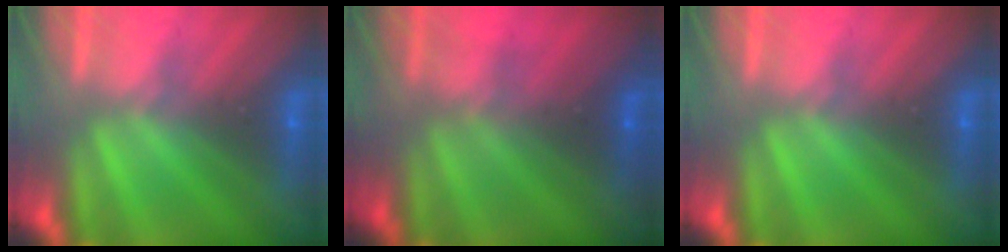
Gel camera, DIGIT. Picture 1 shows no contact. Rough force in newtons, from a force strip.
{"total": 2.7}
{"total": 0.0}